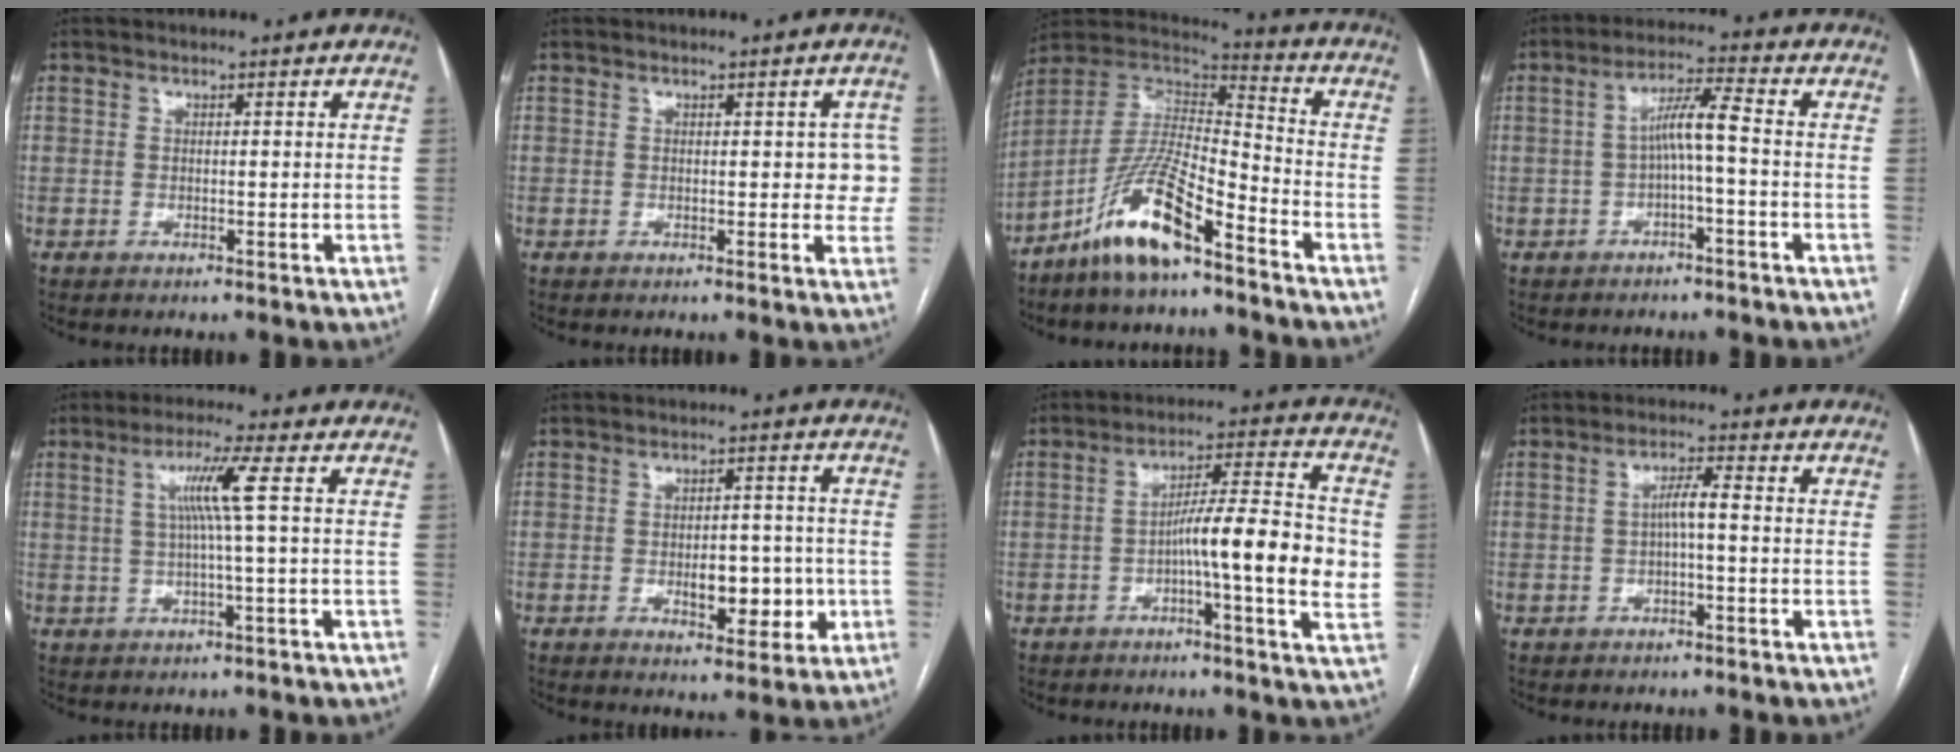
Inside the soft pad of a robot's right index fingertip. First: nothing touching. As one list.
[{"total": 3.8, "force": [0.5, 2.2, 3.1], "torque": [-0.017, 0.013, 0.003]}, {"total": 13.3, "force": [-9.0, 2.2, 9.5], "torque": [-0.193, 0.009, -0.169]}, {"total": 5.3, "force": [-0.8, 0.1, 5.2], "torque": [-0.092, 0.024, -0.011]}, {"total": 5.7, "force": [1.1, -1.3, 5.5], "torque": [-0.104, 0.007, 0.024]}, {"total": 6.4, "force": [-1.4, 3.2, 5.4], "torque": [-0.070, 0.005, -0.011]}, {"total": 12.9, "force": [-1.8, 0.3, 12.8], "torque": [-0.195, 0.009, -0.035]}, {"total": 3.1, "force": [-0.4, 0.3, 3.0], "torque": [-0.052, 0.011, -0.005]}]